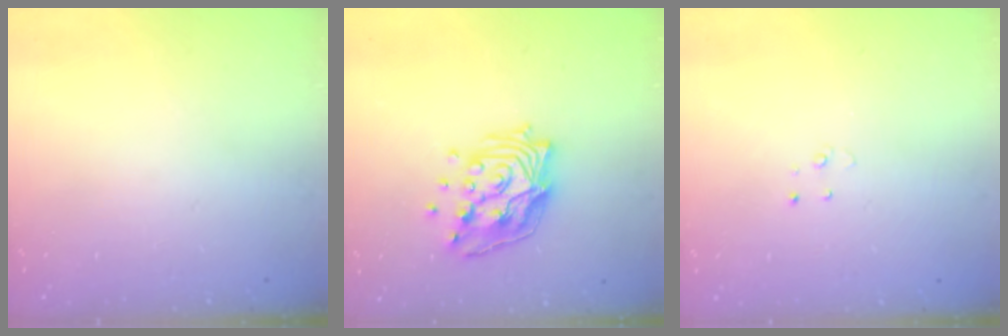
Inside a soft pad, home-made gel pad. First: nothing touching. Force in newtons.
{"total": 14.9, "press": 14.8, "slide": 1.4}
{"total": 2.3, "press": 2.3, "slide": 0.2}